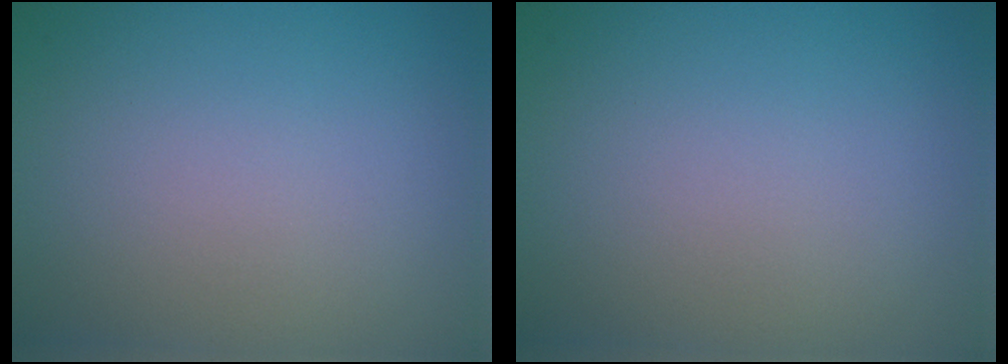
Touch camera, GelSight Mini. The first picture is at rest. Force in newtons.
{"total": 0.0}